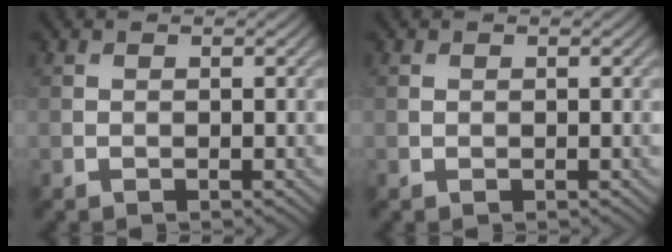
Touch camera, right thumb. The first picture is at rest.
{"total": 0.0}